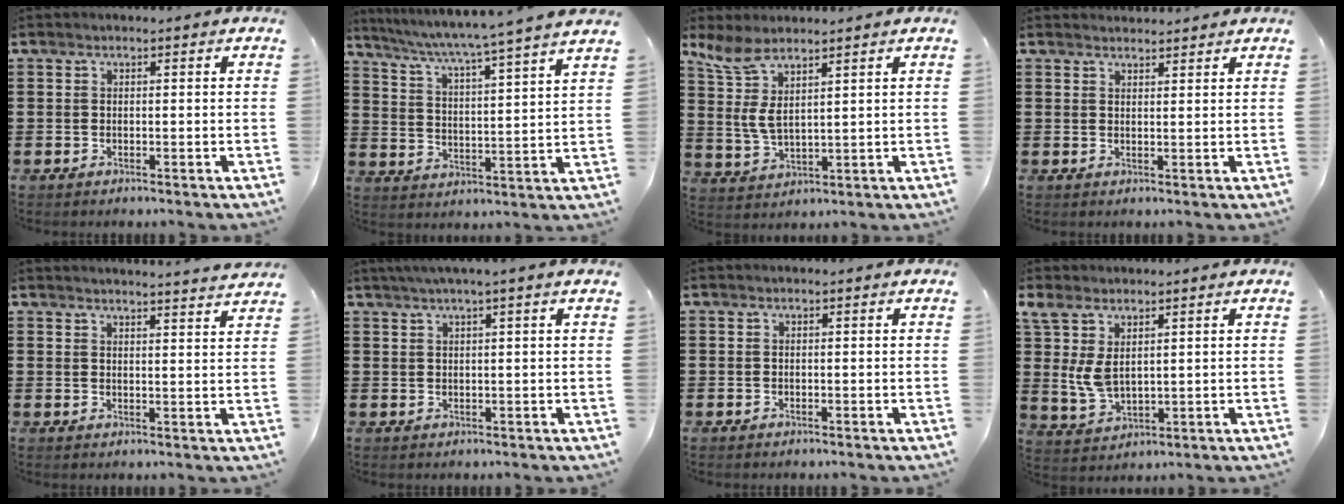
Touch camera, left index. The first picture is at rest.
{"total": 4.4, "force": [3.7, -1.5, 1.9], "torque": [-0.057, -0.042, 0.051]}
{"total": 6.4, "force": [3.4, 2.6, 4.9], "torque": [-0.129, -0.013, 0.054]}
{"total": 1.6, "force": [1.5, 0.3, -0.1], "torque": [-0.003, 0.001, 0.031]}
{"total": 2.9, "force": [2.8, -0.6, 0.0], "torque": [-0.009, -0.016, 0.052]}
{"total": 1.9, "force": [1.2, -0.5, 1.4], "torque": [-0.027, -0.001, 0.022]}
{"total": 0.0}
{"total": 6.0, "force": [2.3, 3.2, 4.5], "torque": [-0.117, 0.000, 0.037]}